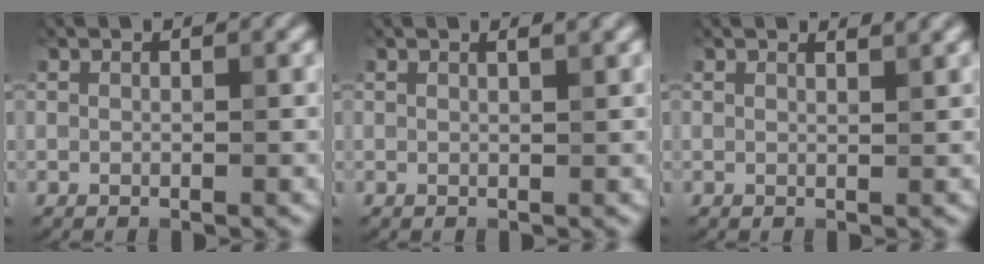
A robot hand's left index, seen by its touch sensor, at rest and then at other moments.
{"total": 1.0, "force": [0.7, 0.3, 0.7], "torque": [-0.005, 0.002, 0.007]}
{"total": 1.3, "force": [1.2, 0.2, 0.4], "torque": [-0.001, 0.000, 0.011]}